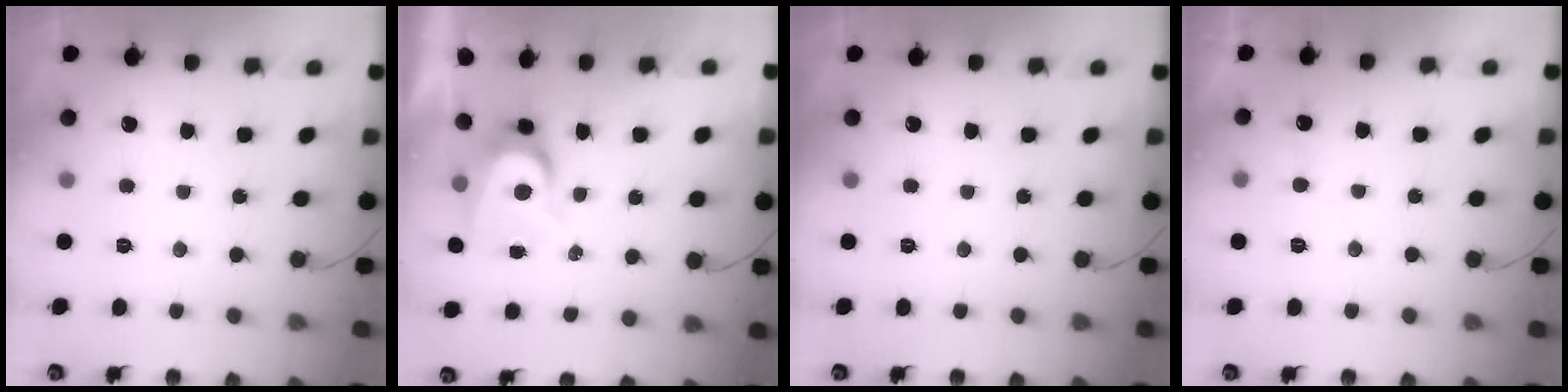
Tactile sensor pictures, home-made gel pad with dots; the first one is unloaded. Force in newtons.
{"total": 6.3, "press": 6.3, "slide": 0.5}
{"total": 0.0}
{"total": 4.7, "press": 4.7, "slide": 0.4}